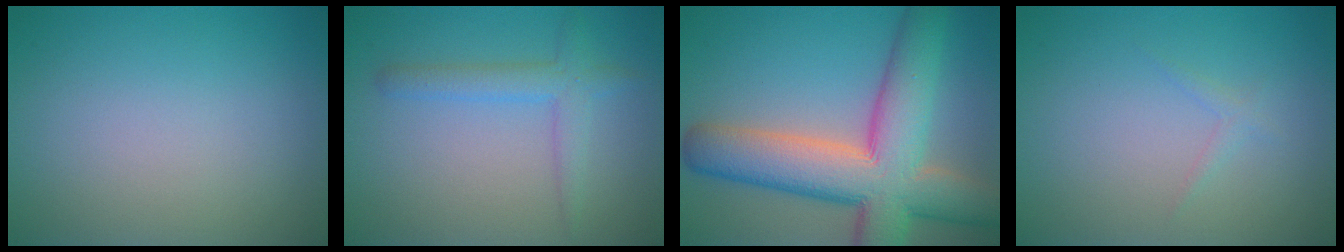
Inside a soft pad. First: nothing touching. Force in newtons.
{"total": 2.7, "press": 2.7, "slide": 0.2}
{"total": 11.6, "press": 11.5, "slide": 0.9}
{"total": 0.7, "press": 0.7, "slide": 0.0}